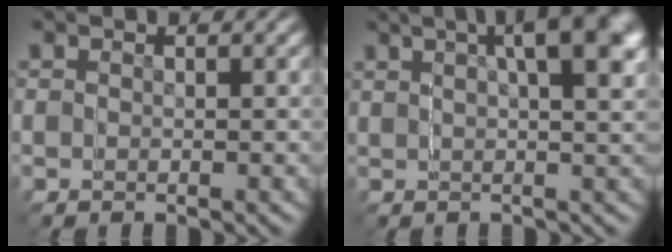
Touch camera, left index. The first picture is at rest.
{"total": 4.1, "force": [1.3, 0.8, 3.8], "torque": [-0.044, 0.025, 0.015]}